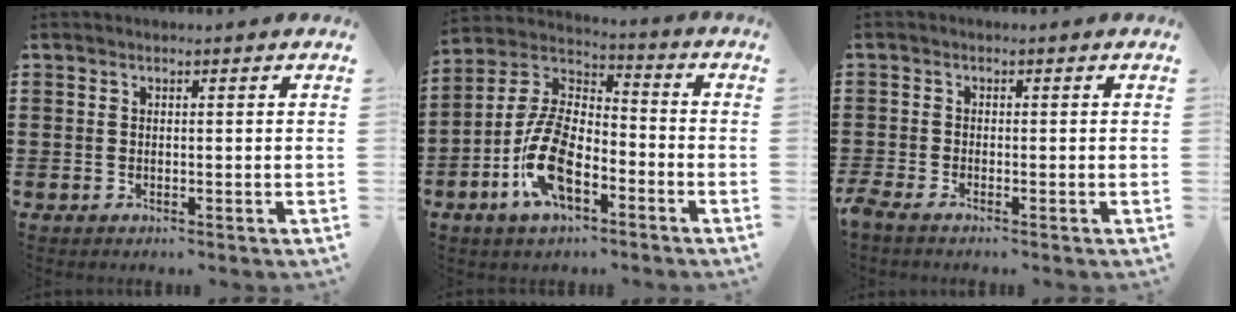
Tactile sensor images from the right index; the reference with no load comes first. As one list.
[{"total": 12.4, "force": [-5.1, 5.8, 9.7], "torque": [-0.229, 0.002, -0.102]}, {"total": 1.3, "force": [-1.1, 0.0, 0.6], "torque": [-0.019, -0.003, -0.023]}]